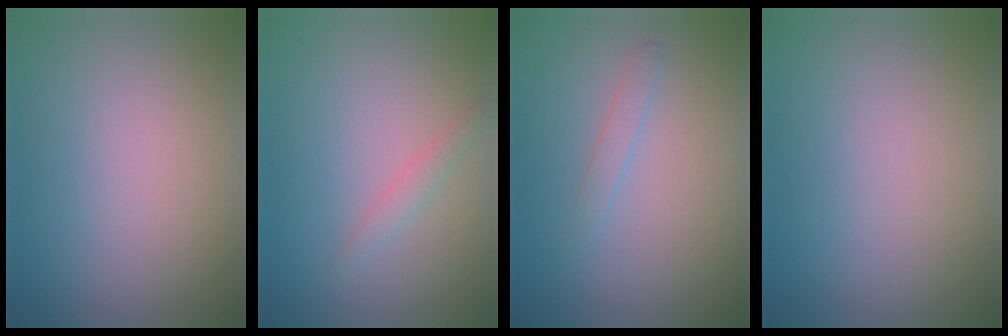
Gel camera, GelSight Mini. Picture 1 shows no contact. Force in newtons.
{"total": 1.1, "press": 1.1, "slide": 0.1}
{"total": 1.0, "press": 1.0, "slide": 0.1}
{"total": 0.0}